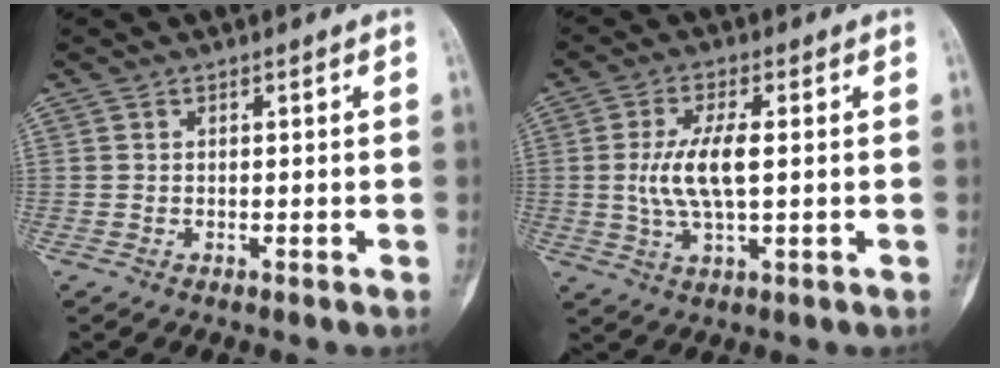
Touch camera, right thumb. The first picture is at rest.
{"total": 8.3, "force": [0.4, 2.9, 7.8], "torque": [-0.166, -0.001, 0.008]}